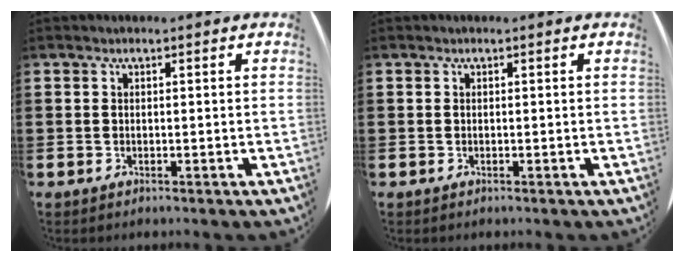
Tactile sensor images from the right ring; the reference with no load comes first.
{"total": 0.0}